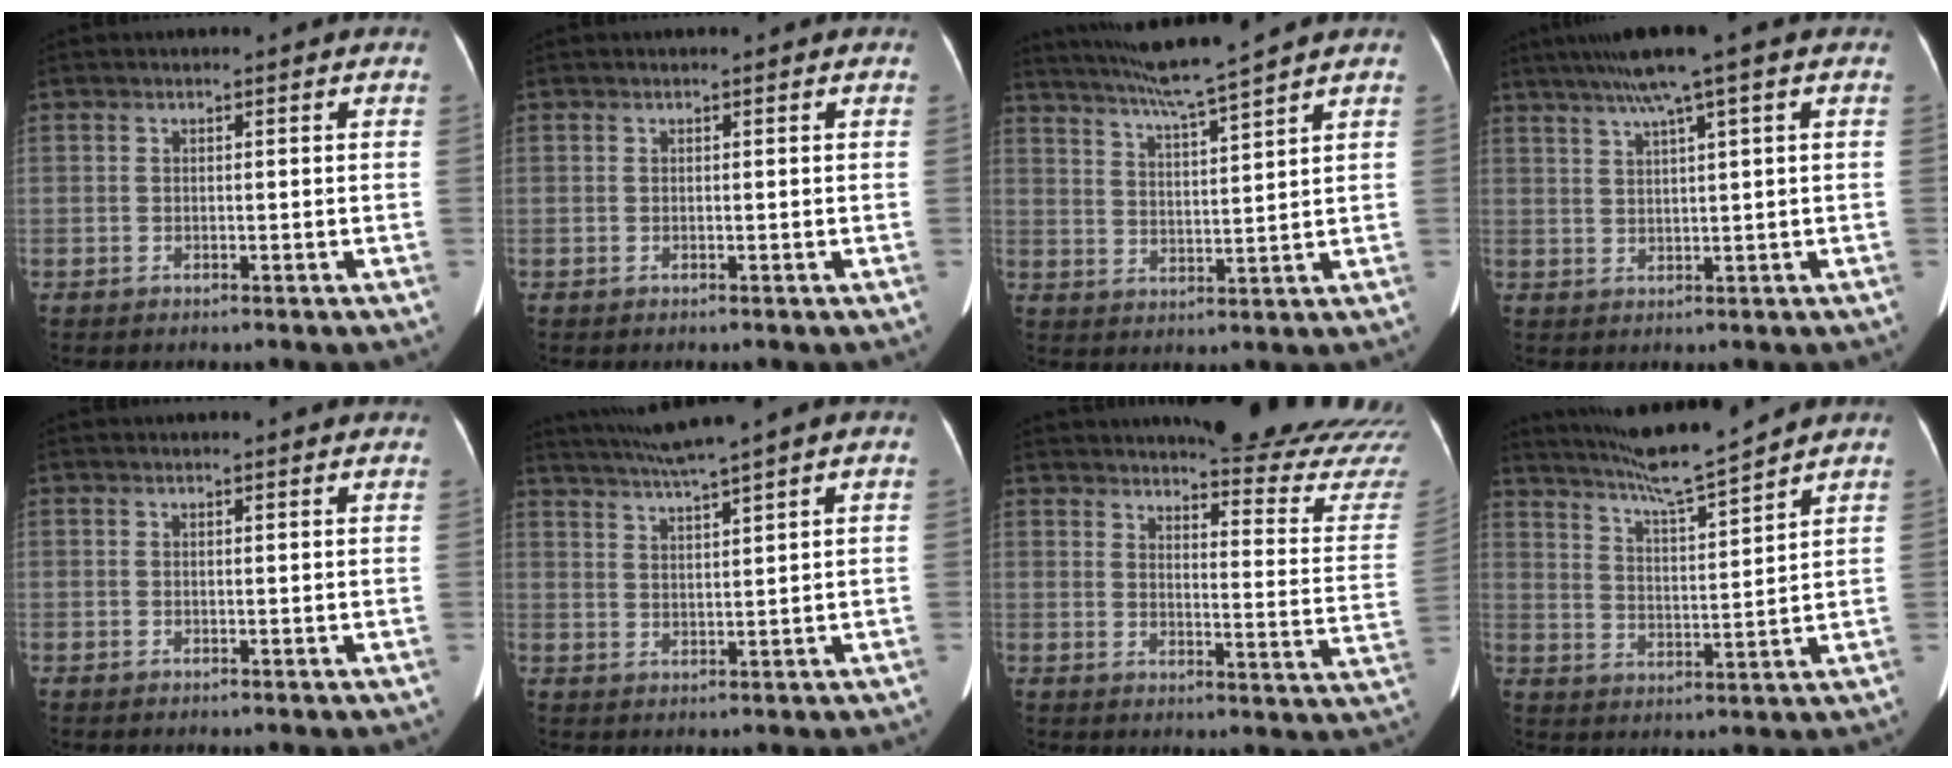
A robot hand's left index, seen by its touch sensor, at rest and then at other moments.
{"total": 0.0}
{"total": 10.0, "force": [8.7, -1.8, 4.6], "torque": [-0.082, 0.007, 0.146]}
{"total": 7.3, "force": [4.5, -0.9, 5.6], "torque": [-0.095, 0.026, 0.075]}
{"total": 4.4, "force": [4.2, 0.5, 1.5], "torque": [-0.016, 0.020, 0.040]}
{"total": 6.7, "force": [5.7, -1.8, 3.0], "torque": [-0.057, 0.010, 0.106]}
{"total": 22.5, "force": [21.3, 0.6, 7.2], "torque": [-0.091, -0.130, 0.240]}
{"total": 11.7, "force": [10.6, -1.2, 5.0], "torque": [-0.089, 0.005, 0.177]}